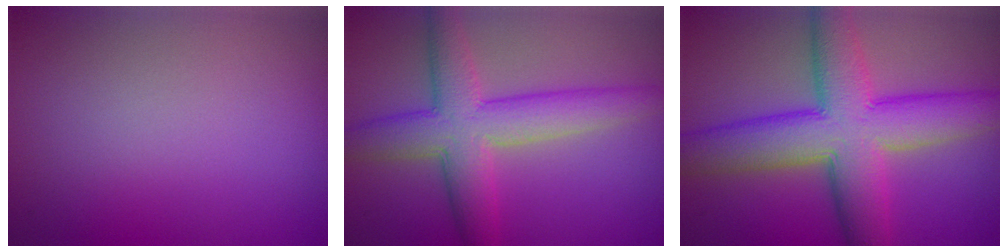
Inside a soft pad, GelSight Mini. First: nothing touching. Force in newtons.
{"total": 6.5, "press": 6.5, "slide": 0.1}
{"total": 9.9, "press": 9.9, "slide": 0.4}